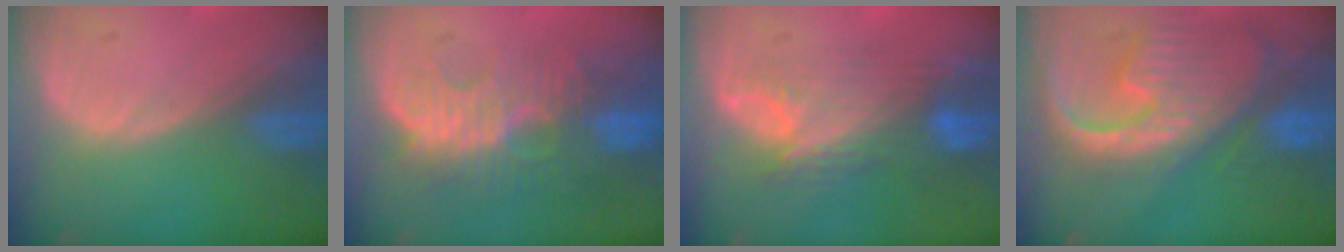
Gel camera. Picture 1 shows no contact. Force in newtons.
{"total": 11.1, "press": 9.6, "slide": 5.6}
{"total": 9.0, "press": 8.0, "slide": 4.1}
{"total": 12.6, "press": 10.8, "slide": 6.5}